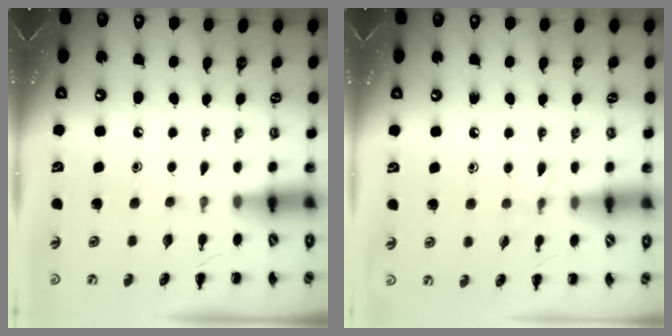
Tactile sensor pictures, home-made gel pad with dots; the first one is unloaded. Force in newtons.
{"total": 5.2, "press": 5.0, "slide": 1.2}